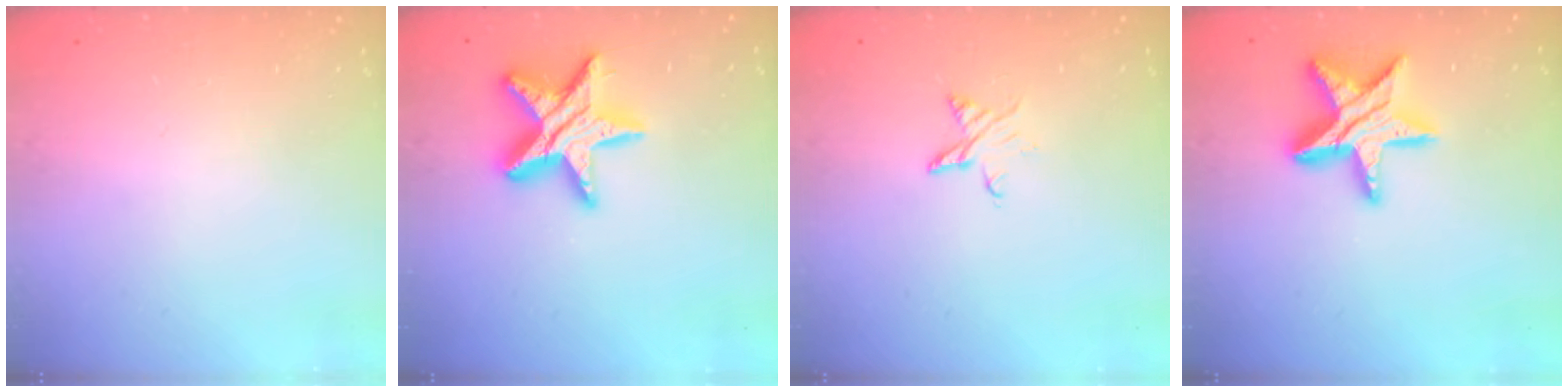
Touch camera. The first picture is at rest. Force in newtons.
{"total": 15.3, "press": 15.2, "slide": 1.5}
{"total": 4.2, "press": 4.2, "slide": 0.4}
{"total": 15.3, "press": 15.3, "slide": 1.0}